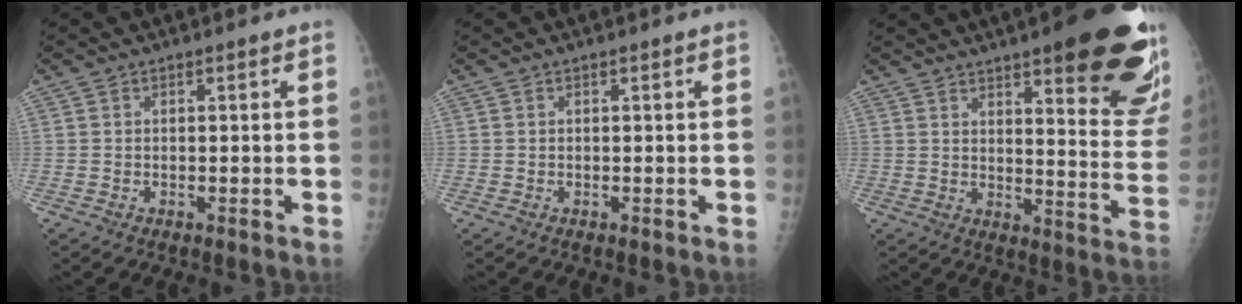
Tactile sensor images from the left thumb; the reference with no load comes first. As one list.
[{"total": 0.0}, {"total": 25.1, "force": [14.8, 6.0, 19.4], "torque": [-0.196, -0.066, 0.187]}]